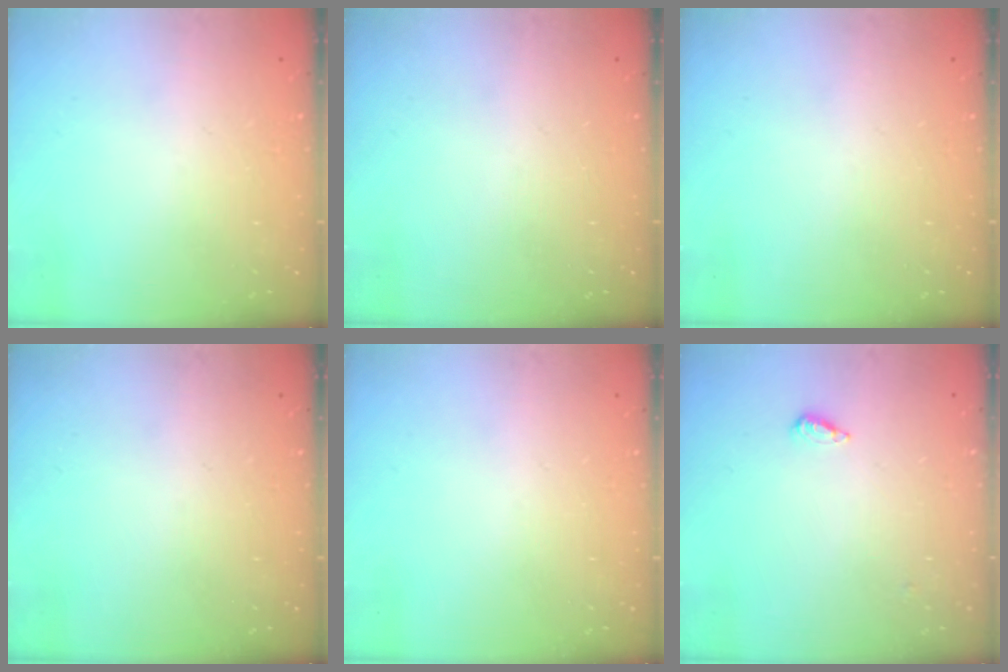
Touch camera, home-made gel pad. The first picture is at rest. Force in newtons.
{"total": 0.0}
{"total": 0.0}
{"total": 0.0}
{"total": 0.0}
{"total": 2.2, "press": 2.2, "slide": 0.5}